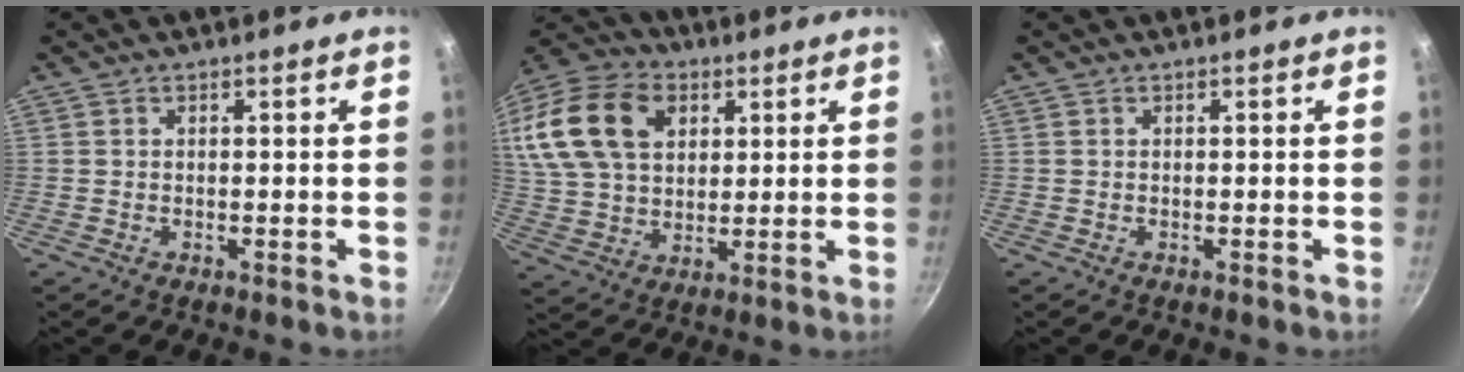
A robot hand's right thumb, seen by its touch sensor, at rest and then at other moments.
{"total": 21.8, "force": [7.2, 15.2, 13.9], "torque": [-0.269, 0.013, 0.128]}
{"total": 0.0}